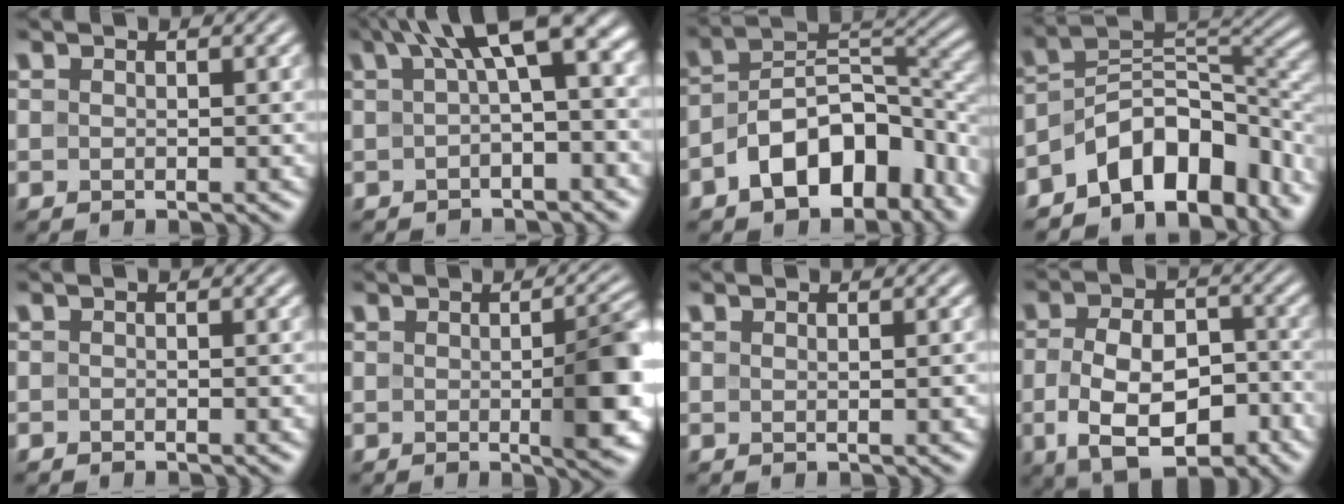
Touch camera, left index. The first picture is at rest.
{"total": 7.5, "force": [2.4, 2.2, 6.7], "torque": [-0.092, 0.023, 0.029]}
{"total": 9.6, "force": [-5.3, 5.3, 6.0], "torque": [-0.090, 0.008, -0.108]}
{"total": 10.6, "force": [-7.0, 5.7, 5.4], "torque": [-0.073, 0.013, -0.133]}
{"total": 1.0, "force": [-0.8, 0.1, 0.7], "torque": [-0.010, -0.002, -0.012]}
{"total": 6.1, "force": [-0.6, 1.3, 5.9], "torque": [-0.071, -0.007, -0.005]}
{"total": 1.3, "force": [0.0, 0.3, 1.3], "torque": [-0.014, 0.004, -0.003]}
{"total": 8.7, "force": [-3.0, 4.7, 6.6], "torque": [-0.128, -0.010, -0.055]}